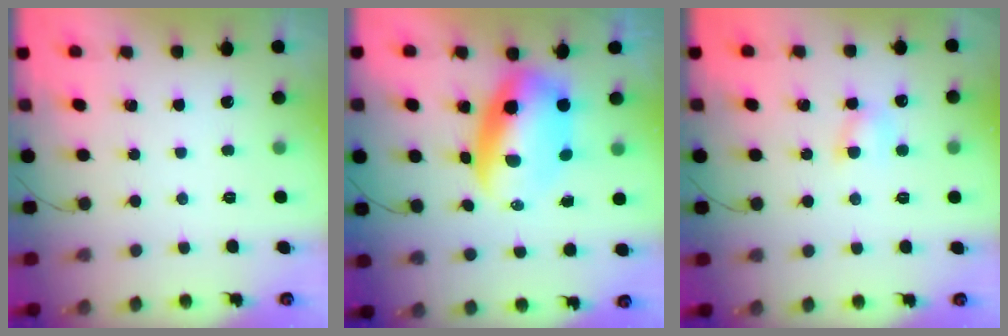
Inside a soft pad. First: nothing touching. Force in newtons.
{"total": 10.2, "press": 9.9, "slide": 2.6}
{"total": 5.1, "press": 5.0, "slide": 1.2}